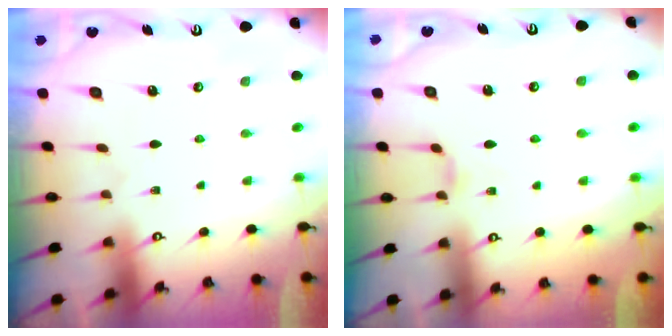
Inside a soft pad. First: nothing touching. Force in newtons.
{"total": 2.2, "press": 2.2, "slide": 0.4}